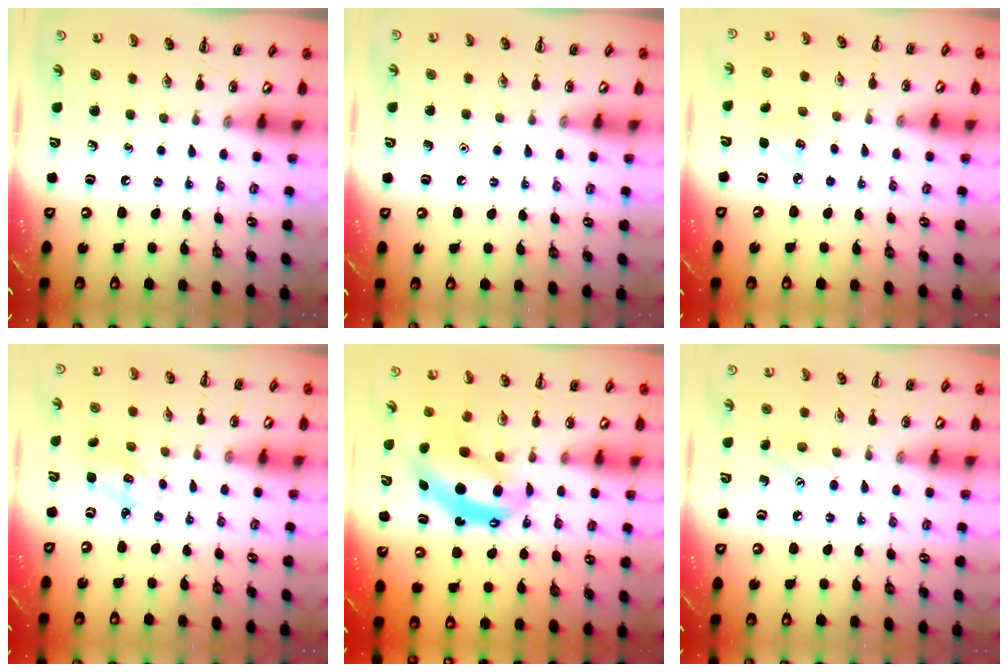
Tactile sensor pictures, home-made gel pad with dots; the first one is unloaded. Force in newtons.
{"total": 1.5, "press": 1.5, "slide": 0.1}
{"total": 4.0, "press": 3.8, "slide": 1.2}
{"total": 2.8, "press": 2.8, "slide": 0.7}
{"total": 8.2, "press": 8.0, "slide": 2.0}
{"total": 7.3, "press": 7.1, "slide": 1.8}